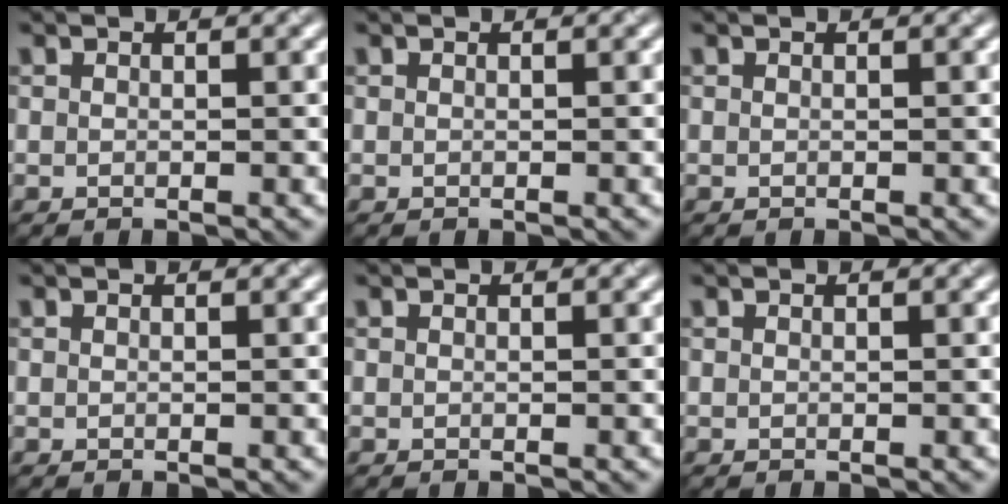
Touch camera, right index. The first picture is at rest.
{"total": 0.0}
{"total": 0.0}
{"total": 0.0}
{"total": 0.0}
{"total": 0.0}